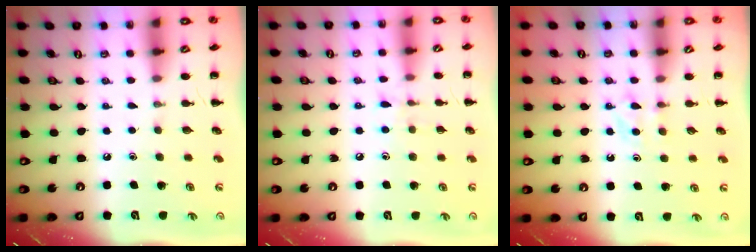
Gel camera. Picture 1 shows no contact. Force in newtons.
{"total": 7.0, "press": 6.7, "slide": 2.0}
{"total": 3.8, "press": 3.6, "slide": 1.3}